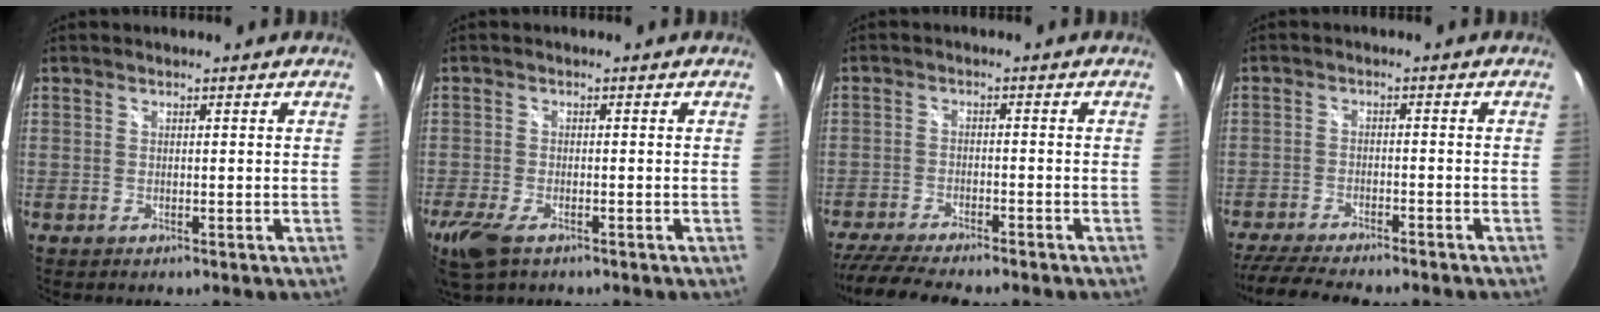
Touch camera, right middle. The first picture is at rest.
{"total": 6.5, "force": [-4.1, 2.7, 4.2], "torque": [-0.107, -0.024, -0.078]}
{"total": 12.2, "force": [-10.5, 1.7, 5.8], "torque": [-0.132, -0.032, -0.170]}
{"total": 12.0, "force": [-10.5, 1.4, 5.6], "torque": [-0.126, -0.029, -0.166]}